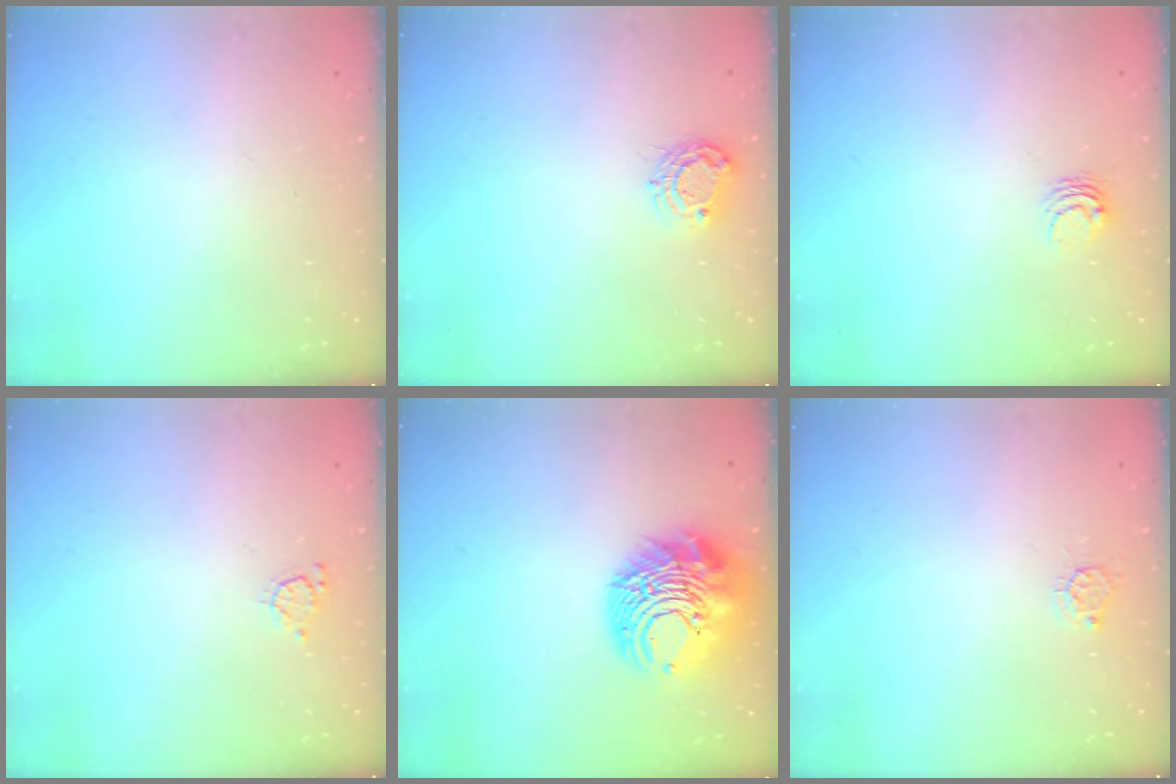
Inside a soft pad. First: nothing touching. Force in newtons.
{"total": 6.9, "press": 6.9, "slide": 0.3}
{"total": 4.7, "press": 4.7, "slide": 0.2}
{"total": 3.9, "press": 3.8, "slide": 0.4}
{"total": 15.1, "press": 15.0, "slide": 1.9}
{"total": 4.1, "press": 4.0, "slide": 0.4}